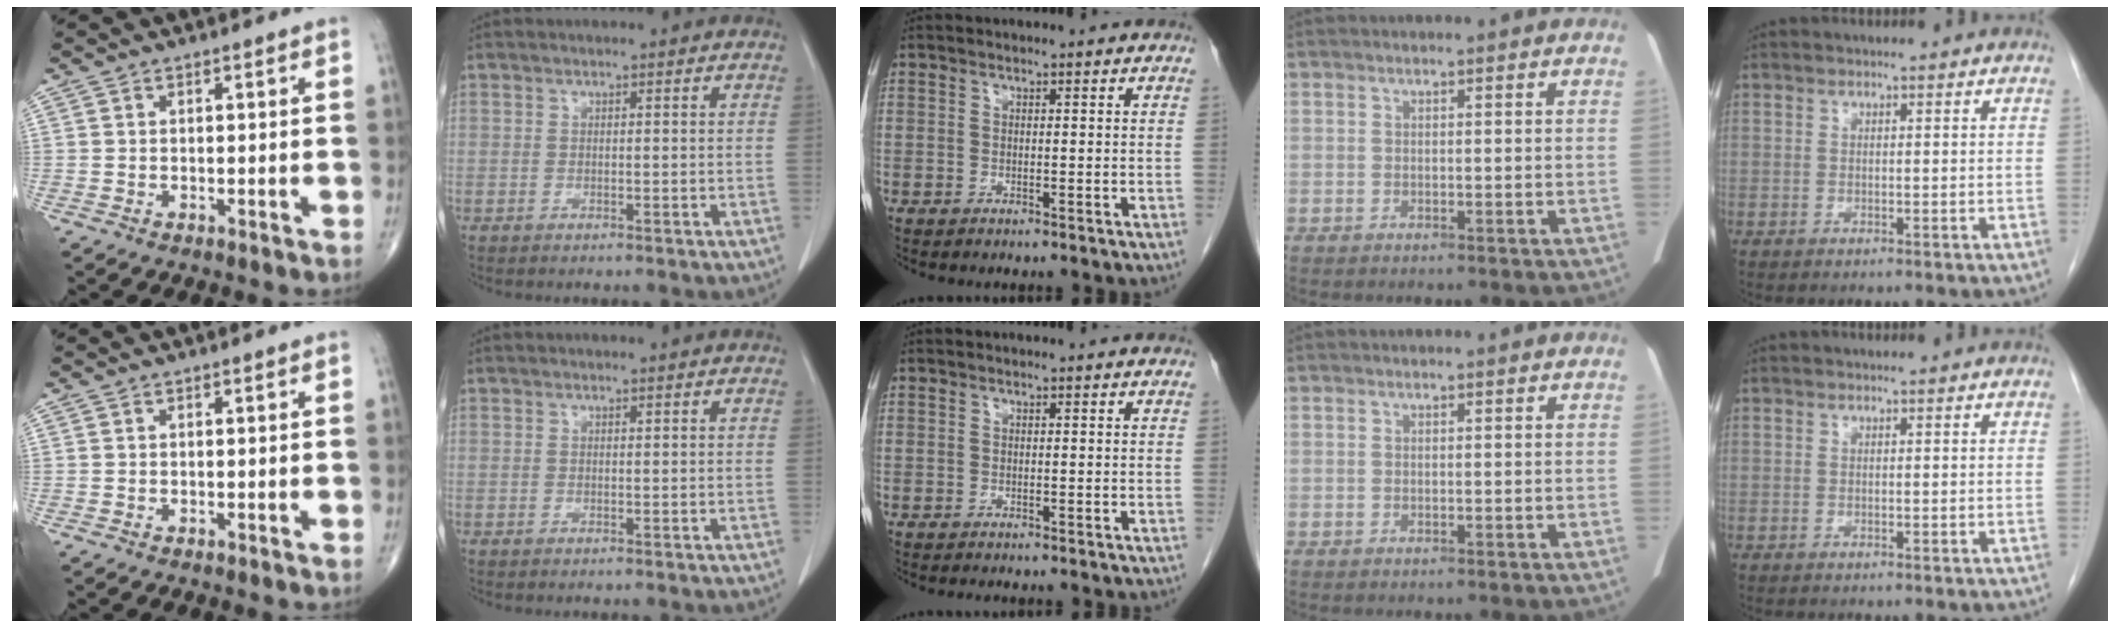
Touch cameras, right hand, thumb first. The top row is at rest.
{"middle": {"total": 0.7, "force": [-0.7, 0.2, 0.2], "torque": [-0.007, -0.002, -0.010]}}